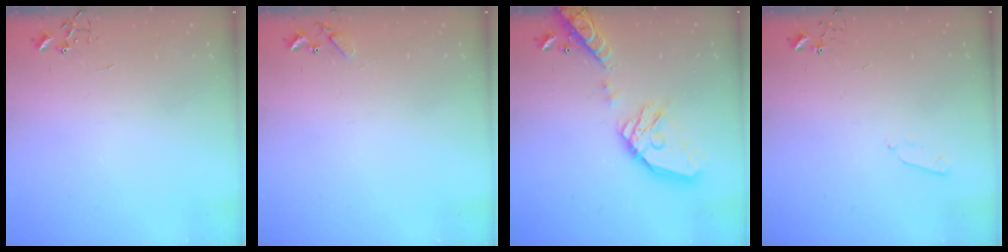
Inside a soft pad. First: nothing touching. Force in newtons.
{"total": 5.5, "press": 5.5, "slide": 0.4}
{"total": 18.9, "press": 18.8, "slide": 2.4}
{"total": 3.4, "press": 3.4, "slide": 0.5}